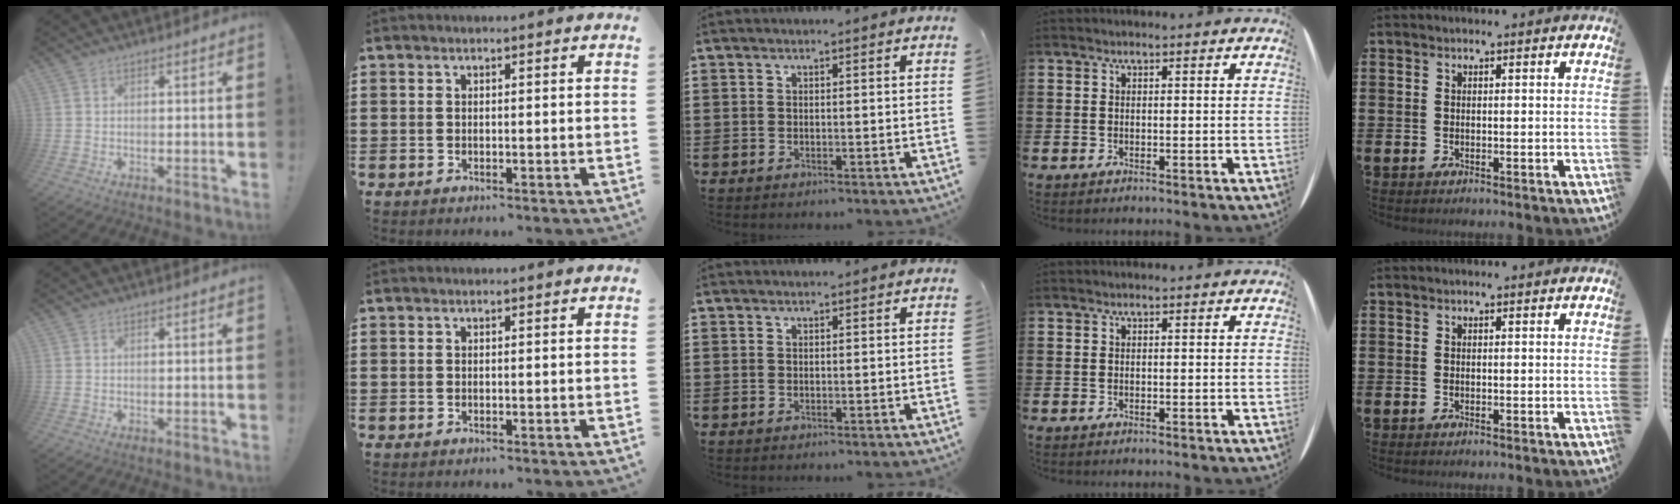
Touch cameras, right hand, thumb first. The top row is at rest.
{}